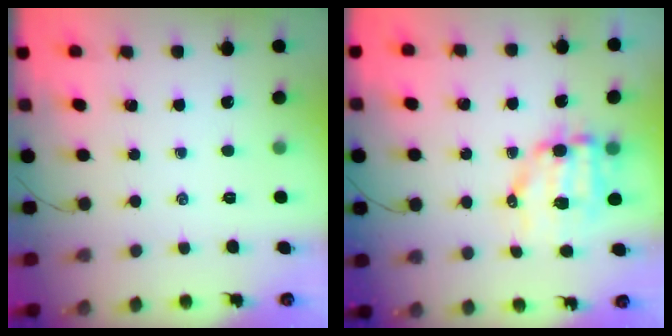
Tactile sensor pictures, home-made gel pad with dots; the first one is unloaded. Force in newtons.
{"total": 9.0, "press": 8.7, "slide": 2.0}